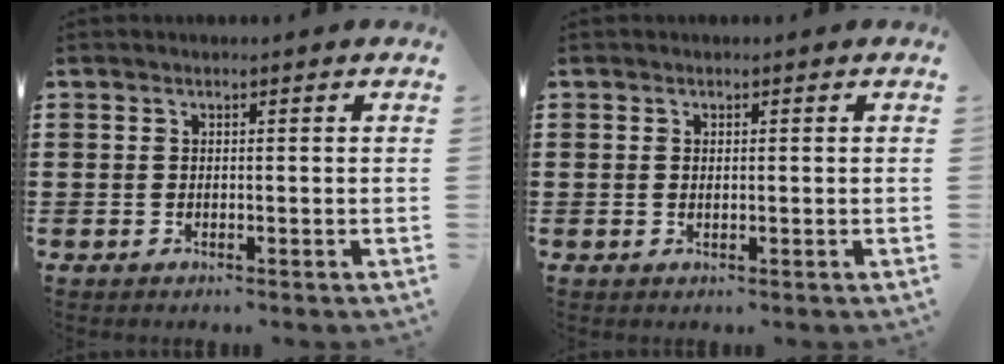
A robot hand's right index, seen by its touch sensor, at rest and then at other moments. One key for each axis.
{"total": 0.5, "fx": 0.2, "fy": 0.3, "fz": 0.4, "tx": -0.009, "ty": 0.001, "tz": 0.004}